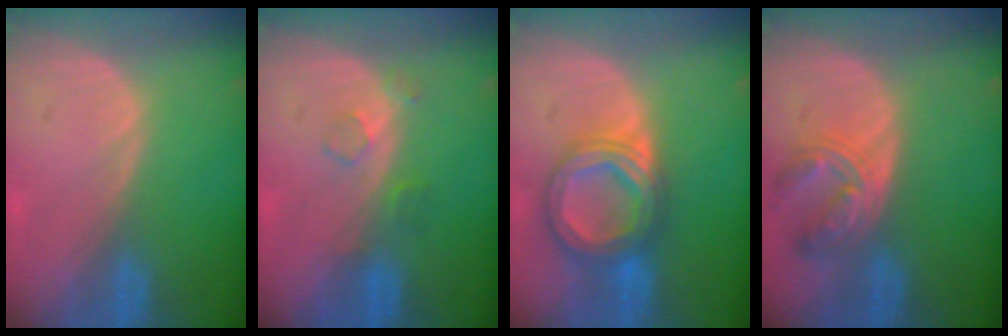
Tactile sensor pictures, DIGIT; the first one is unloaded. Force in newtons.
{"total": 2.5, "press": 2.5, "slide": 0.3}
{"total": 8.2, "press": 8.2, "slide": 0.6}
{"total": 6.1, "press": 6.0, "slide": 0.7}